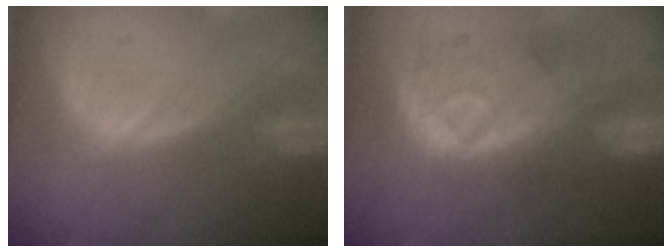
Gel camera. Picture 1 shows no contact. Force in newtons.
{"total": 9.4, "press": 9.0, "slide": 2.4}